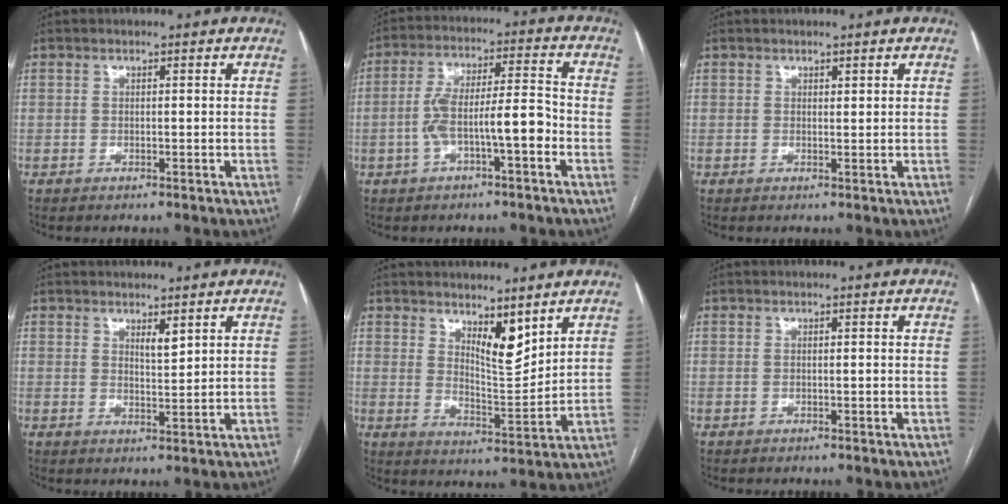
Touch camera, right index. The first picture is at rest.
{"total": 9.2, "force": [-3.0, 1.6, 8.6], "torque": [-0.160, 0.029, -0.050]}
{"total": 0.5, "force": [0.4, 0.3, 0.2], "torque": [-0.001, -0.003, 0.005]}
{"total": 2.2, "force": [1.5, 0.4, 1.6], "torque": [-0.030, -0.006, 0.030]}
{"total": 6.2, "force": [4.4, 1.6, 4.1], "torque": [-0.072, -0.020, 0.080]}
{"total": 0.5, "force": [-0.1, 0.1, 0.5], "torque": [-0.011, 0.000, 0.001]}